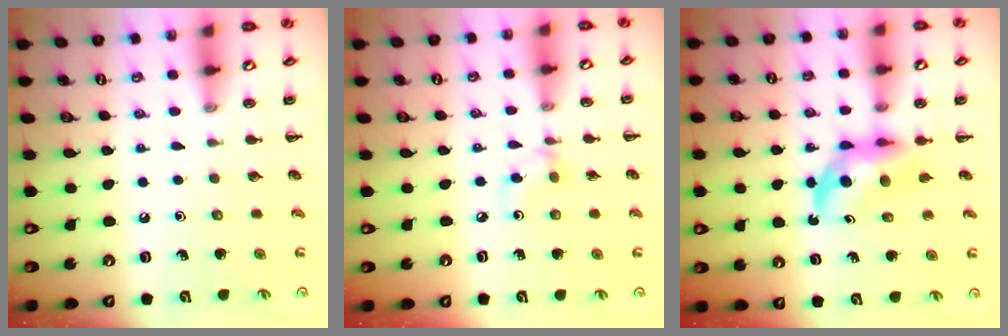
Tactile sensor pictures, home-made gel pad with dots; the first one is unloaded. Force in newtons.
{"total": 3.7, "press": 3.6, "slide": 0.7}
{"total": 5.9, "press": 5.8, "slide": 0.9}